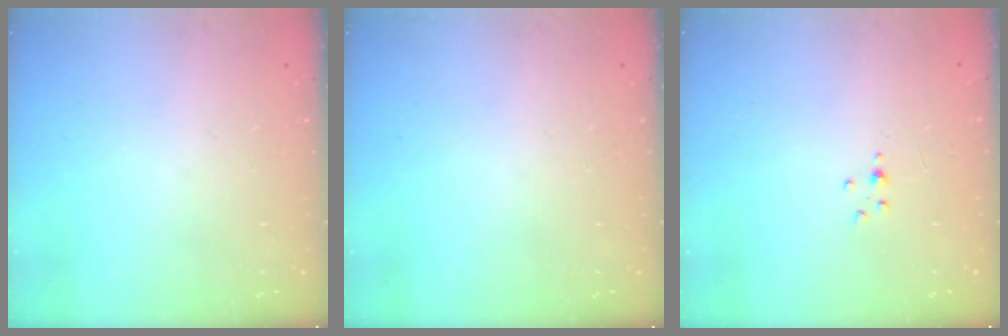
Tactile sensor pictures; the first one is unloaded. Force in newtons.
{"total": 0.0}
{"total": 1.5, "press": 1.5, "slide": 0.2}